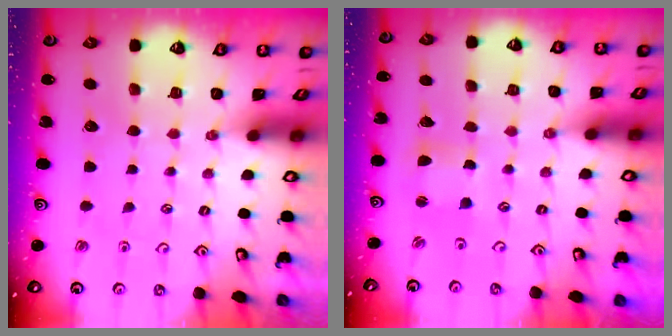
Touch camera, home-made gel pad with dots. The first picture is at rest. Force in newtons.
{"total": 2.5, "press": 2.5, "slide": 0.3}